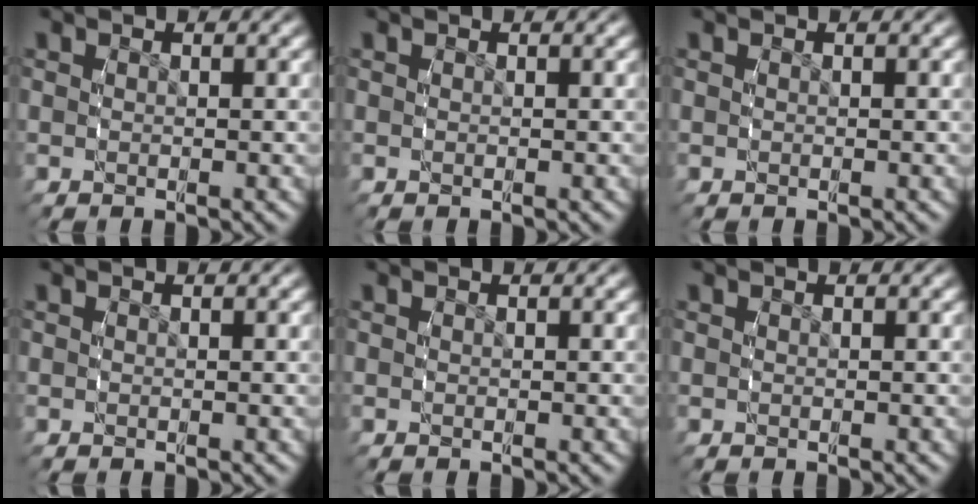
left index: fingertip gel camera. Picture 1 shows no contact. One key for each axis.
{"total": 0.0}
{"total": 0.0}
{"total": 0.0}
{"total": 0.0}
{"total": 0.0}